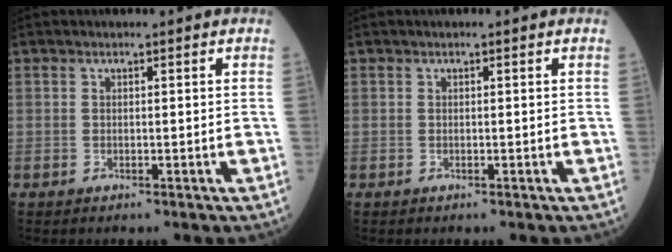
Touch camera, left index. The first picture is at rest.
{"total": 0.0}